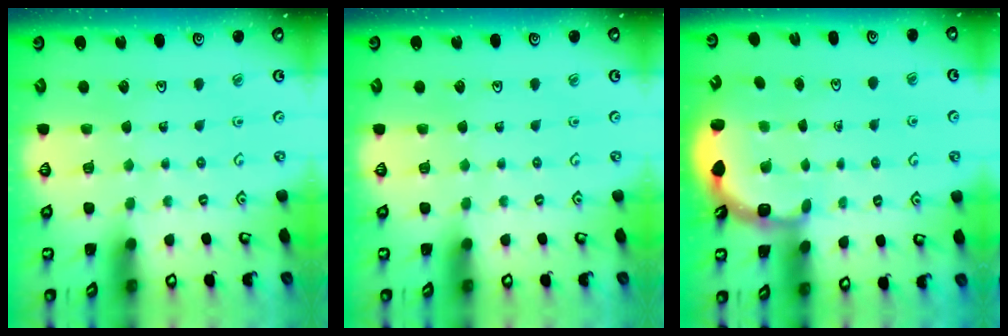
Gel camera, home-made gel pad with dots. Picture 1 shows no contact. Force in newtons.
{"total": 0.0}
{"total": 3.2, "press": 2.7, "slide": 1.7}